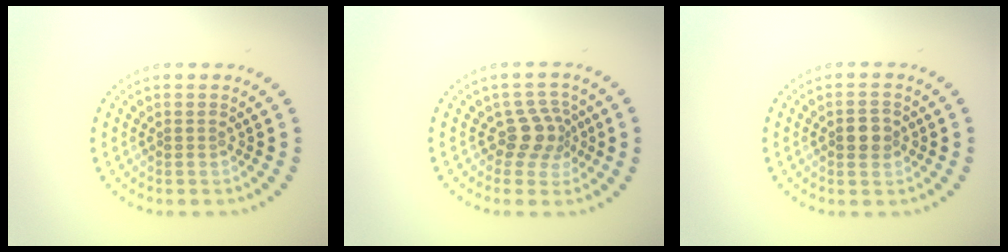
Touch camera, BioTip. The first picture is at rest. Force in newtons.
{"total": 2.8, "press": 2.2, "slide": 1.8}
{"total": 2.1, "press": 2.1, "slide": 0.2}